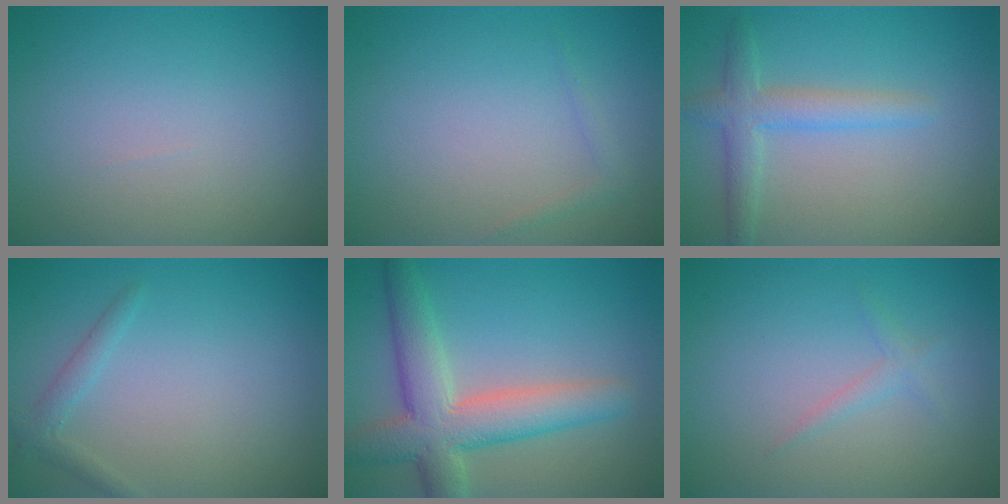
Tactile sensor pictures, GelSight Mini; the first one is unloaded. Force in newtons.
{"total": 0.7, "press": 0.7, "slide": 0.1}
{"total": 3.0, "press": 3.0, "slide": 0.2}
{"total": 1.4, "press": 1.4, "slide": 0.0}
{"total": 6.8, "press": 6.8, "slide": 0.5}
{"total": 1.1, "press": 1.1, "slide": 0.0}